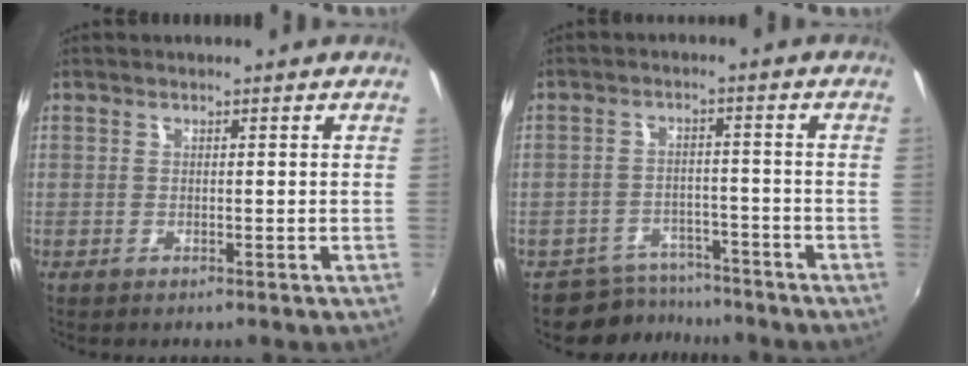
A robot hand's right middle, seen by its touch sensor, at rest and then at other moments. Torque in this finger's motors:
{"motor_torque": [-0.04, -0.33, -0.46, -0.09]}